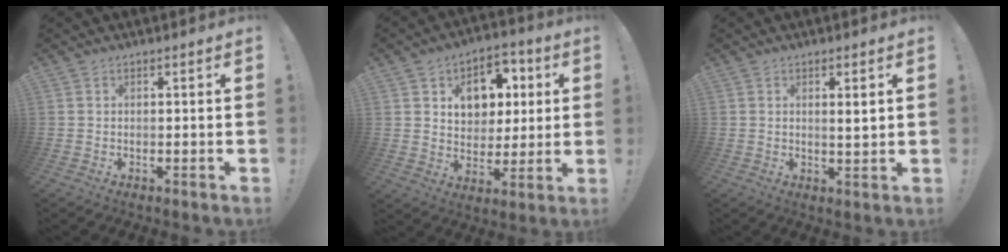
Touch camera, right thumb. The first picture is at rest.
{"total": 12.0, "force": [4.2, 9.6, 5.8], "torque": [-0.067, -0.019, 0.083]}
{"total": 3.0, "force": [1.1, 0.2, 2.8], "torque": [-0.039, -0.010, 0.014]}